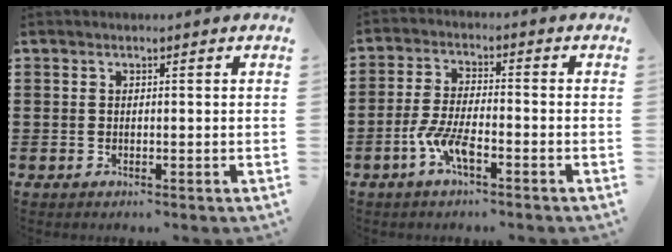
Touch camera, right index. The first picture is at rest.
{"total": 5.8, "force": [-3.1, 1.1, 4.8], "torque": [-0.120, -0.014, -0.064]}